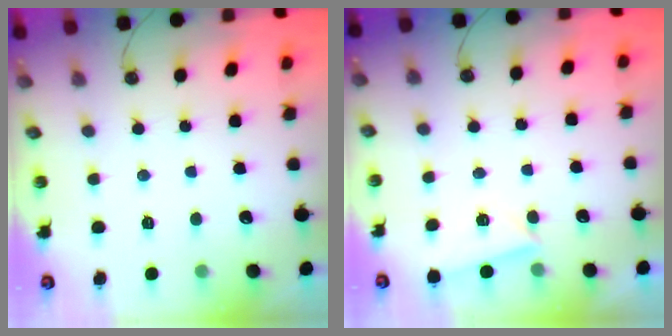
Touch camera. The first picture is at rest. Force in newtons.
{"total": 4.1, "press": 3.3, "slide": 2.5}